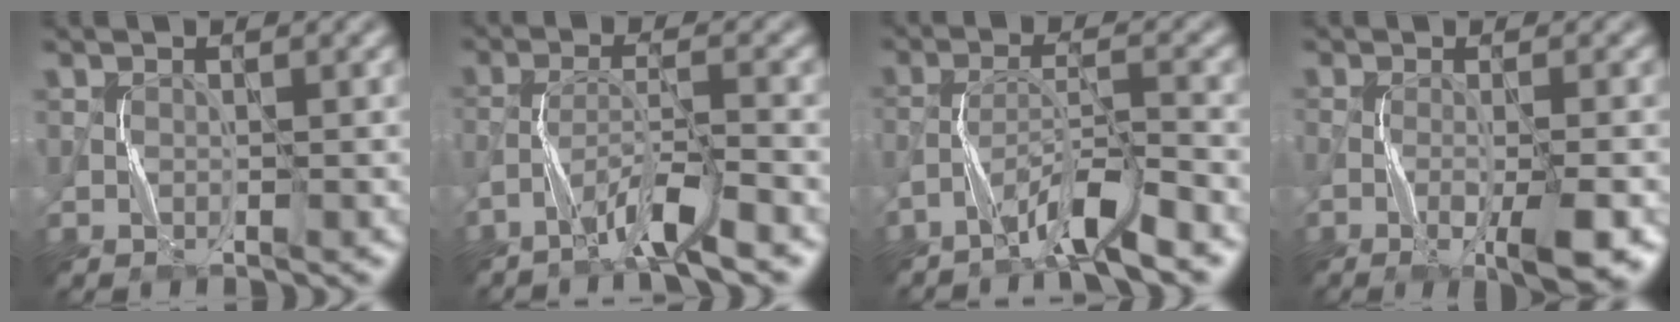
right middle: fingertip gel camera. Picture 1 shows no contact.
{"total": 4.4, "force": [-3.3, 0.2, 3.0], "torque": [-0.059, 0.007, -0.072]}
{"total": 4.9, "force": [-3.8, 0.5, 3.1], "torque": [-0.061, 0.005, -0.079]}
{"total": 6.1, "force": [-2.5, 1.6, 5.4], "torque": [-0.085, -0.010, -0.037]}